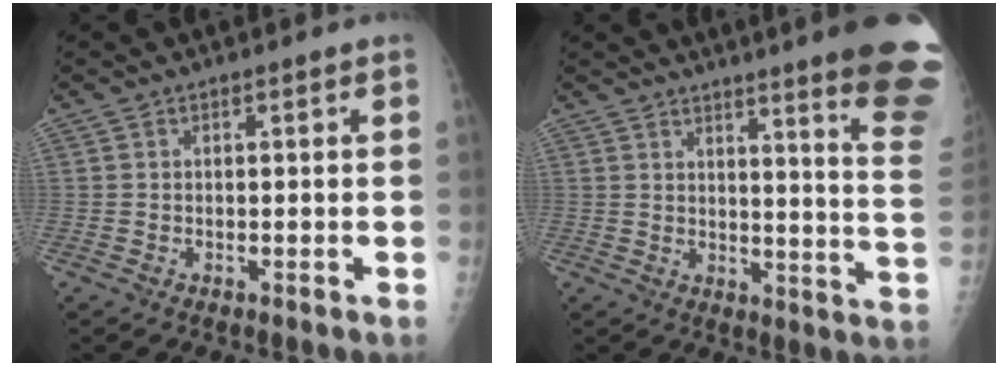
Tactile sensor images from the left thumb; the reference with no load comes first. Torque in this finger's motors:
{"motor_torque": [3.58, 1.42, 1.35, -1.42, 0.10]}